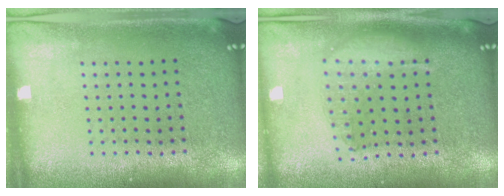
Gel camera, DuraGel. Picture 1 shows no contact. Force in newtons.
{"total": 1.8, "press": 1.5, "slide": 0.9}